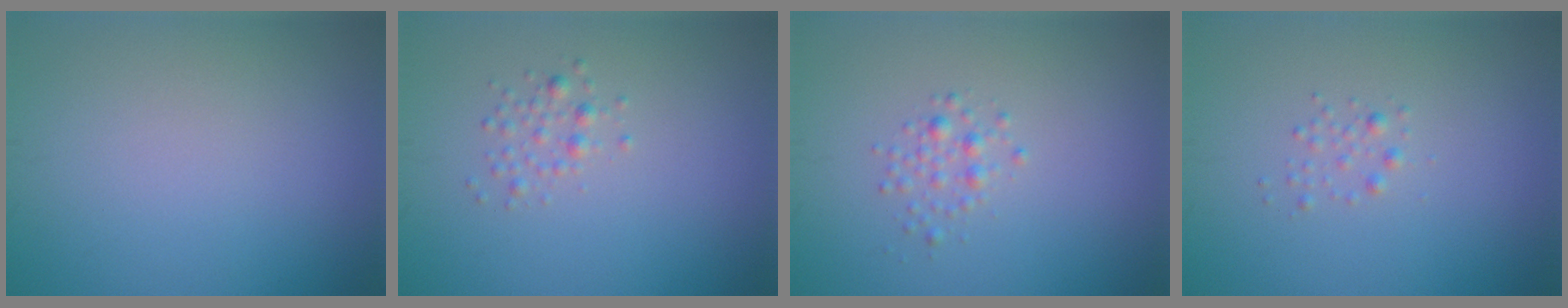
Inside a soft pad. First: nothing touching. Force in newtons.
{"total": 1.2, "press": 1.2, "slide": 0.1}
{"total": 1.3, "press": 1.3, "slide": 0.0}
{"total": 0.8, "press": 0.8, "slide": 0.1}